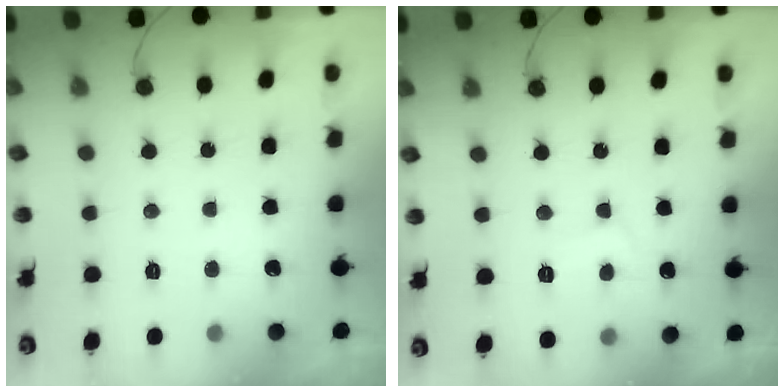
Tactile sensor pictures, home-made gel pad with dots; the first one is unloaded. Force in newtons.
{"total": 5.3, "press": 5.3, "slide": 0.1}